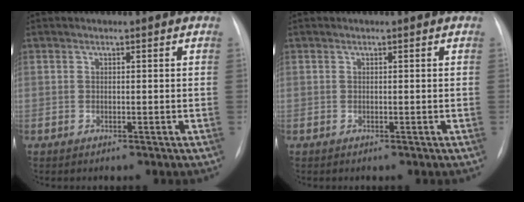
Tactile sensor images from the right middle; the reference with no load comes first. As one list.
[{"total": 0.0}]